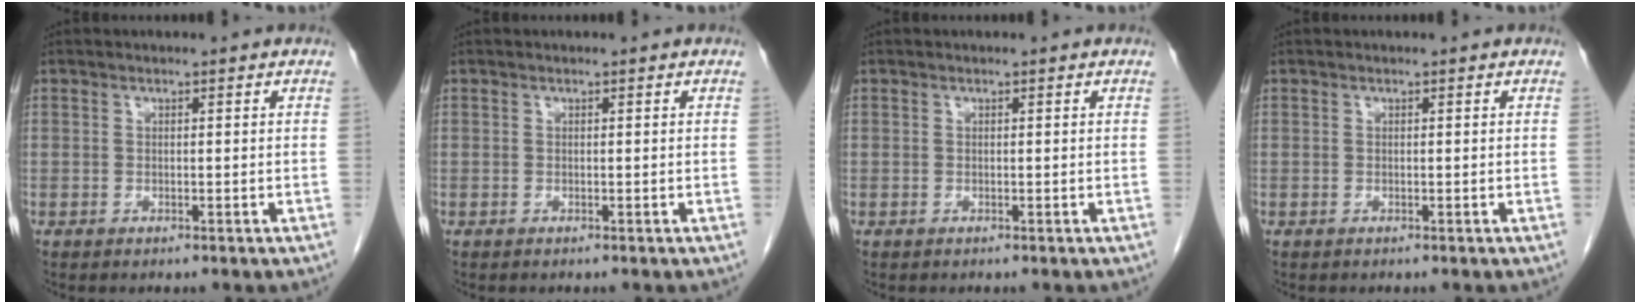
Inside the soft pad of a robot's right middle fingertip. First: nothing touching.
{"total": 0.0}
{"total": 0.0}
{"total": 0.0}